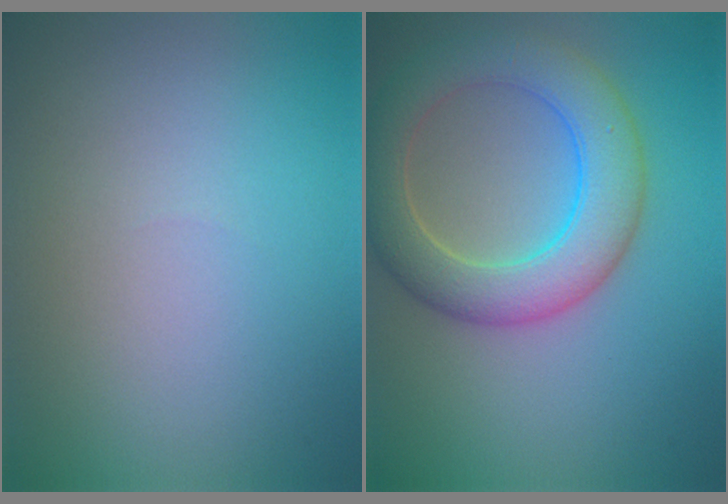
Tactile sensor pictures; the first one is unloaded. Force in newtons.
{"total": 6.8, "press": 6.8, "slide": 0.4}